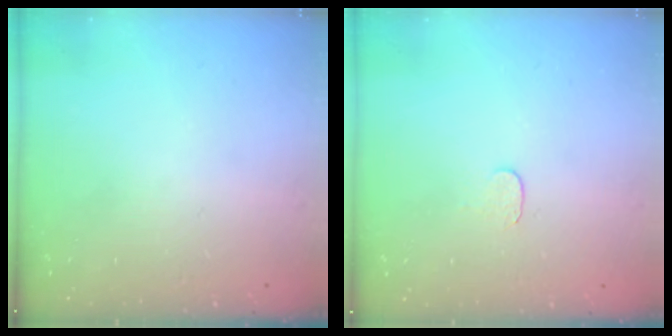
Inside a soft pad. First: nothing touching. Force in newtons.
{"total": 3.7, "press": 3.7, "slide": 0.4}